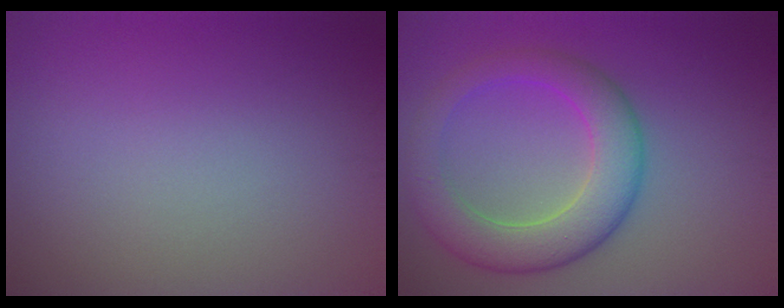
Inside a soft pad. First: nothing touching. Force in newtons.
{"total": 6.5, "press": 6.5, "slide": 0.2}